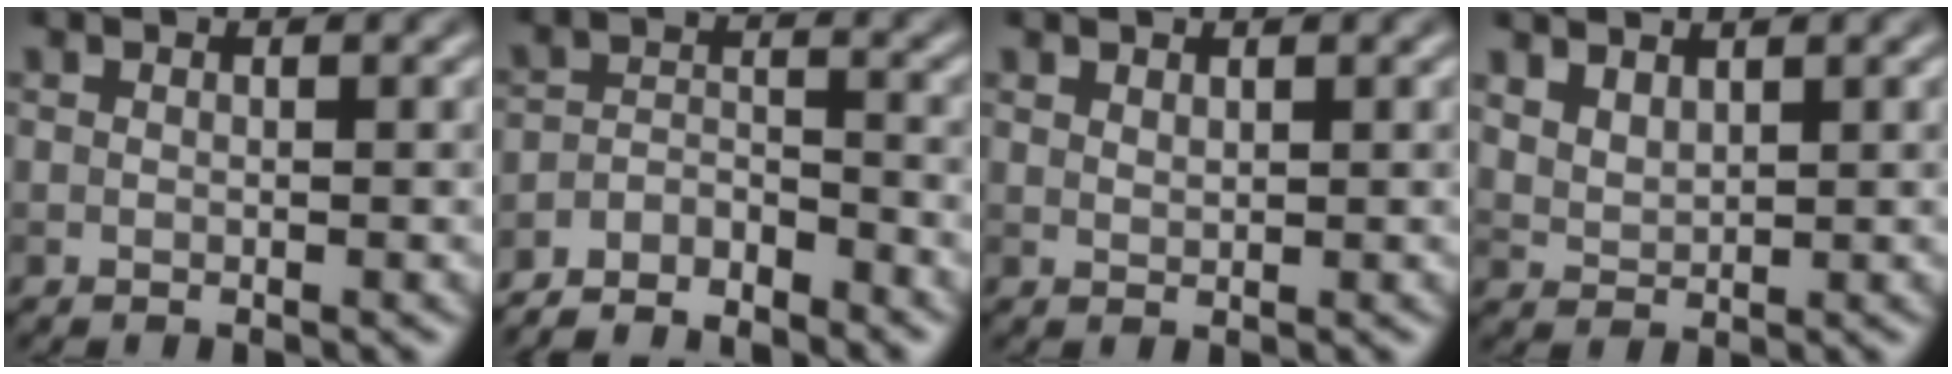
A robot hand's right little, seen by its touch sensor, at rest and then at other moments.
{"total": 4.6, "force": [-4.4, 0.8, 1.1], "torque": [-0.023, -0.005, -0.085]}
{"total": 0.7, "force": [0.6, 0.2, 0.2], "torque": [-0.004, 0.000, 0.015]}
{"total": 2.1, "force": [1.6, 0.8, 0.9], "torque": [-0.021, 0.004, 0.039]}